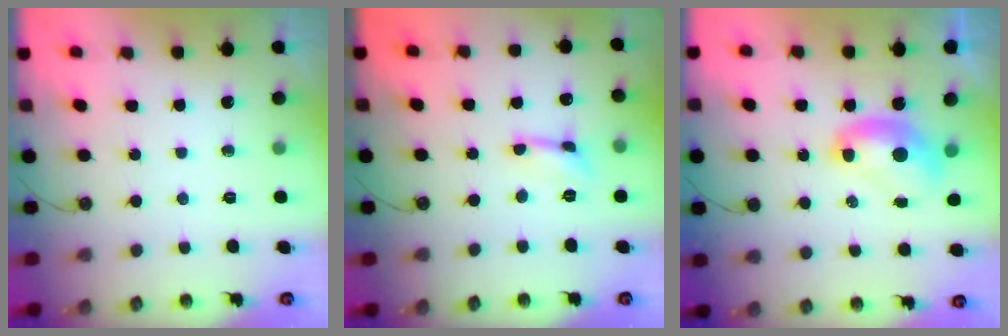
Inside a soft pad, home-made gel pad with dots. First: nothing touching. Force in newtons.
{"total": 0.5, "press": 0.5, "slide": 0.1}
{"total": 2.3, "press": 2.3, "slide": 0.2}